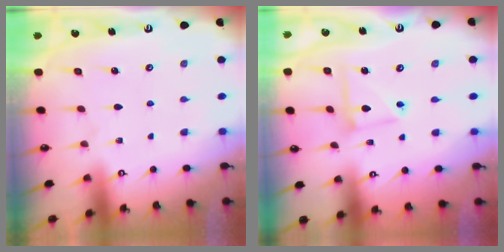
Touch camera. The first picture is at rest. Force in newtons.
{"total": 6.6, "press": 6.6, "slide": 0.5}